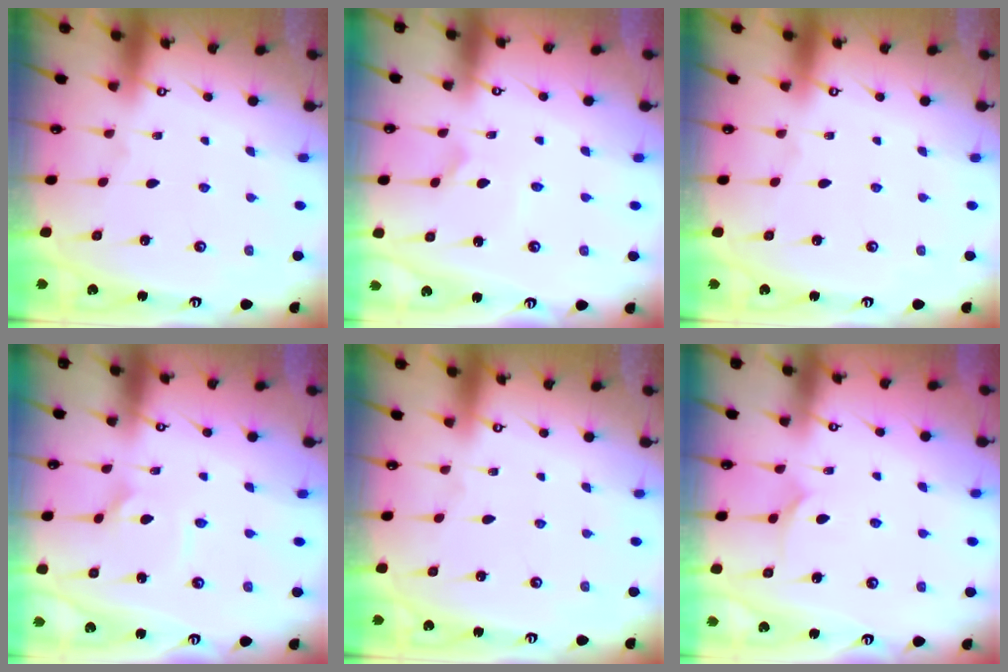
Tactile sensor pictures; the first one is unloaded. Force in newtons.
{"total": 2.3, "press": 2.3, "slide": 0.2}
{"total": 0.0}
{"total": 2.1, "press": 2.1, "slide": 0.1}
{"total": 0.0}
{"total": 5.6, "press": 5.6, "slide": 0.1}